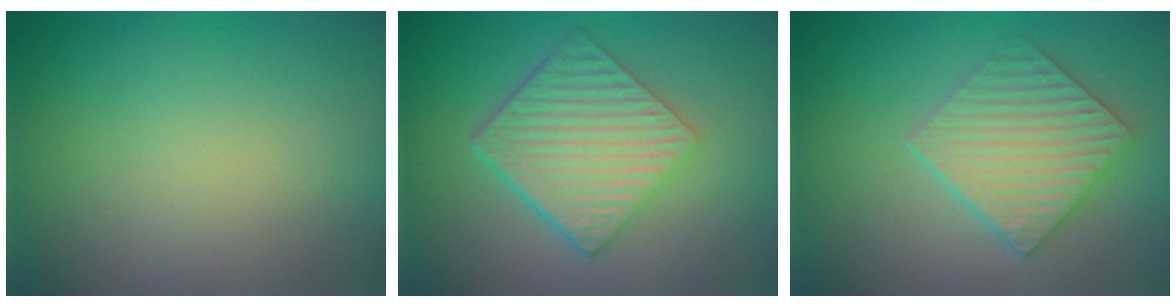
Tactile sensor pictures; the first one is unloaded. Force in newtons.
{"total": 6.4, "press": 4.4, "slide": 4.8}
{"total": 4.1, "press": 3.7, "slide": 1.7}